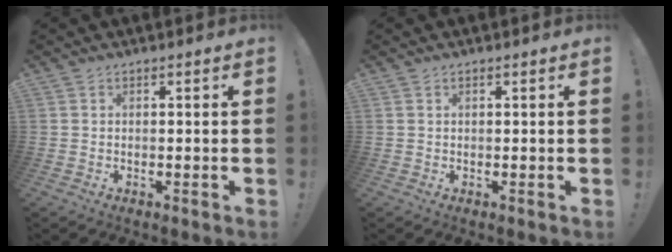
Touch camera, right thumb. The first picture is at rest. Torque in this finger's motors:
{"motor_torque": [-0.03, -0.10, -0.12, 0.06, 0.00]}